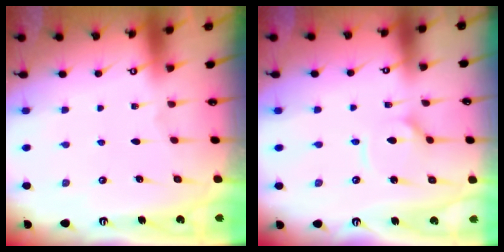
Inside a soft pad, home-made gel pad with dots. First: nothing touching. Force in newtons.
{"total": 4.4, "press": 4.3, "slide": 0.8}